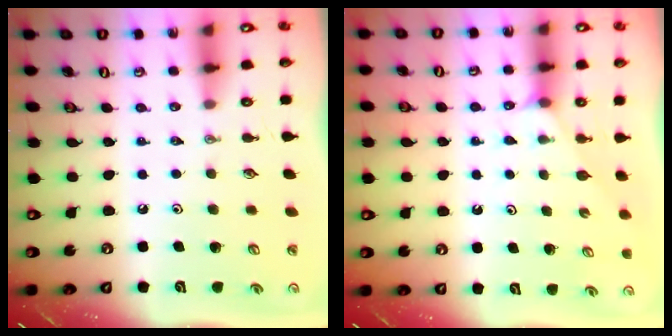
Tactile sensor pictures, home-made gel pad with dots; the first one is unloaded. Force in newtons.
{"total": 2.9, "press": 2.8, "slide": 0.5}